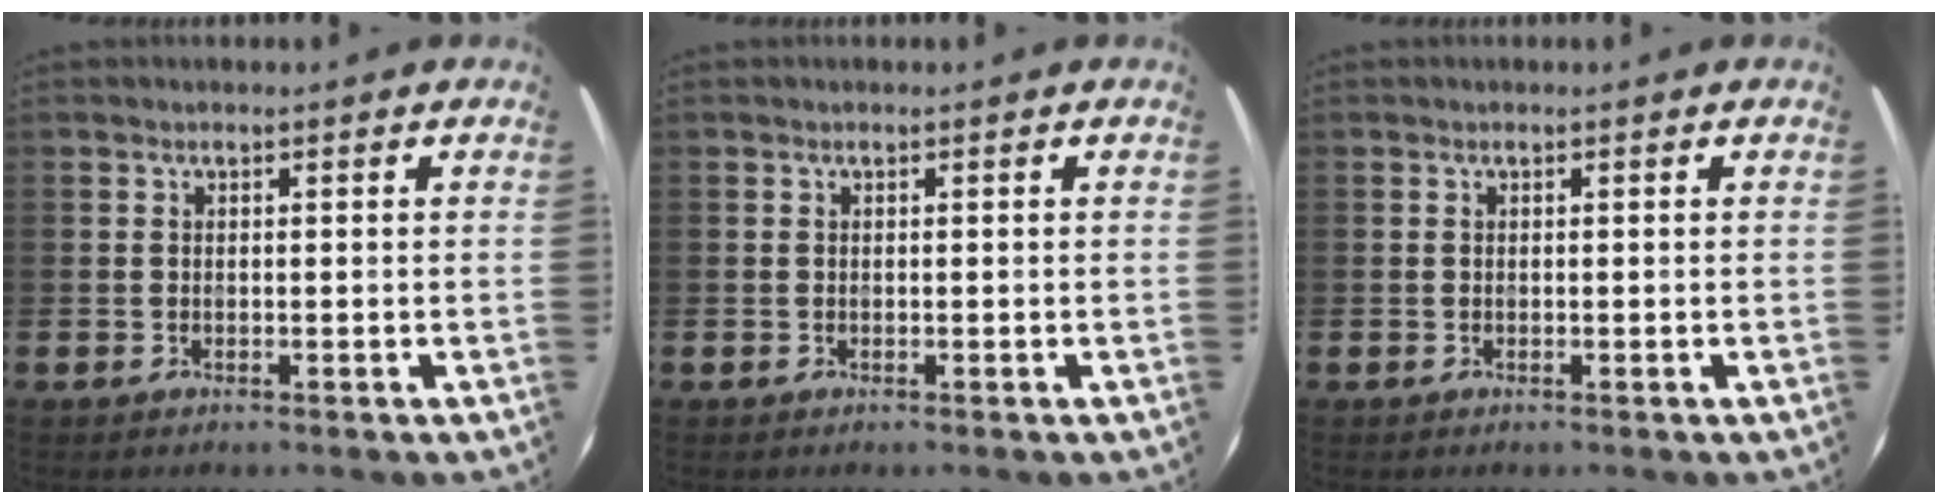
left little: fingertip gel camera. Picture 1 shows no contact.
{"total": 0.0}
{"total": 0.0}